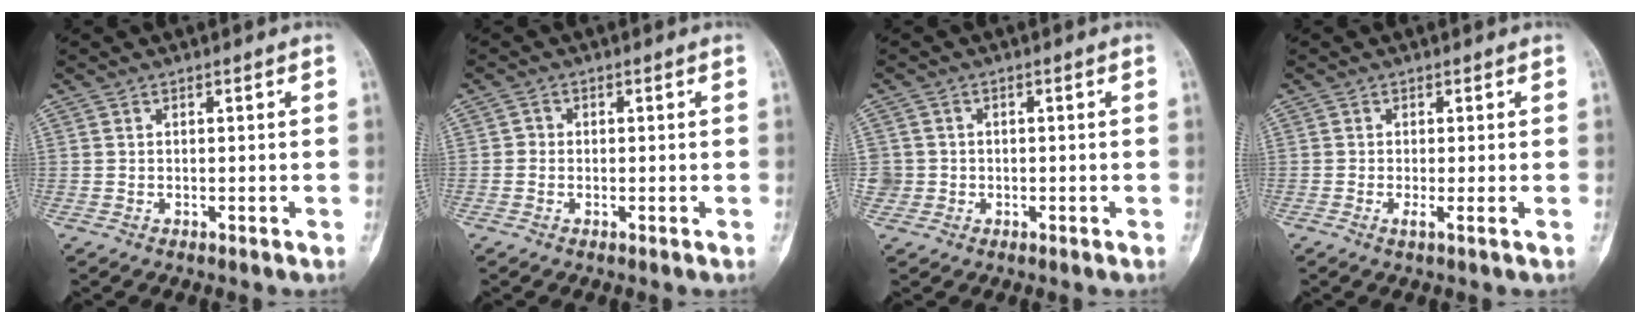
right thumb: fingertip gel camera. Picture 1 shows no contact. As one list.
[{"total": 1.2, "force": [-0.2, 1.1, 0.4], "torque": [0.001, 0.004, -0.009]}, {"total": 2.6, "force": [-0.3, 2.6, -0.2], "torque": [0.022, 0.010, -0.009]}, {"total": 5.1, "force": [-1.4, -0.5, 4.9], "torque": [-0.107, -0.019, -0.032]}]